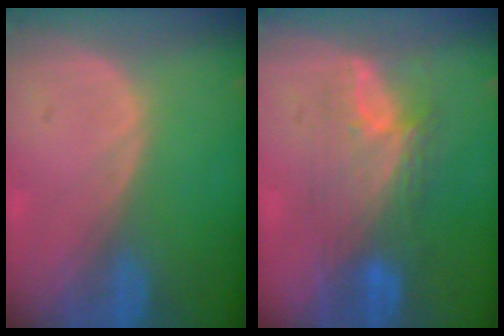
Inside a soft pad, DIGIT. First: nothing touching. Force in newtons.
{"total": 7.4, "press": 7.2, "slide": 1.4}